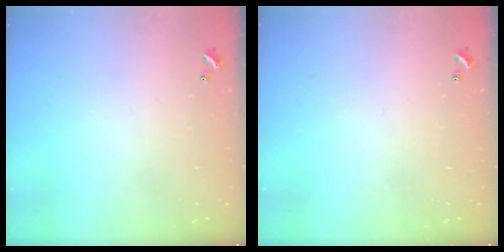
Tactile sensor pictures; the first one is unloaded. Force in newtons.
{"total": 0.0}